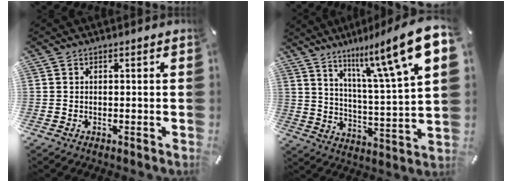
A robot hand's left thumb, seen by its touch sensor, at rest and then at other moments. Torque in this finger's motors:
{"motor_torque": [2.54, 2.46, 1.31, -1.46, 0.22]}